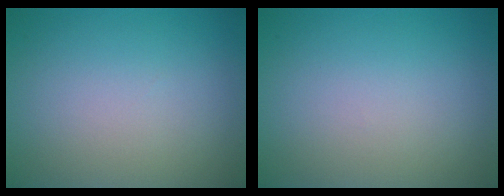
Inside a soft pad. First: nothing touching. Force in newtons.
{"total": 0.0}